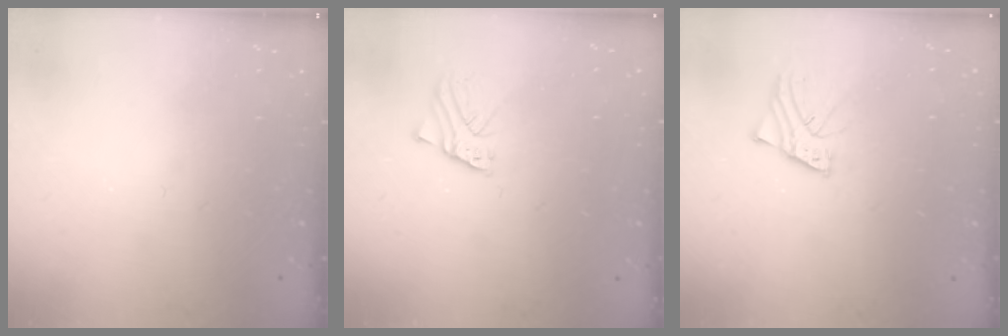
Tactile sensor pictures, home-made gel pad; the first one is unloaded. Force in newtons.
{"total": 2.2, "press": 2.2, "slide": 0.2}
{"total": 2.7, "press": 2.7, "slide": 0.2}